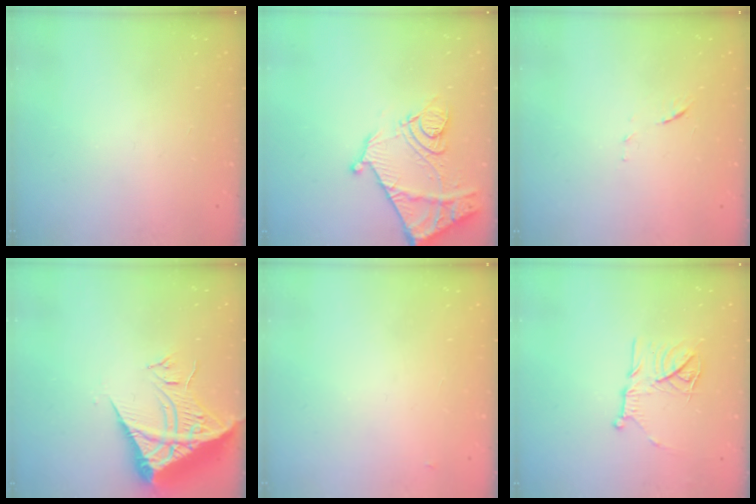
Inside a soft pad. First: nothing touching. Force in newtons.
{"total": 14.3, "press": 14.3, "slide": 1.4}
{"total": 5.0, "press": 5.0, "slide": 0.6}
{"total": 10.3, "press": 10.3, "slide": 1.2}
{"total": 2.8, "press": 2.8, "slide": 0.4}
{"total": 14.9, "press": 14.8, "slide": 1.4}